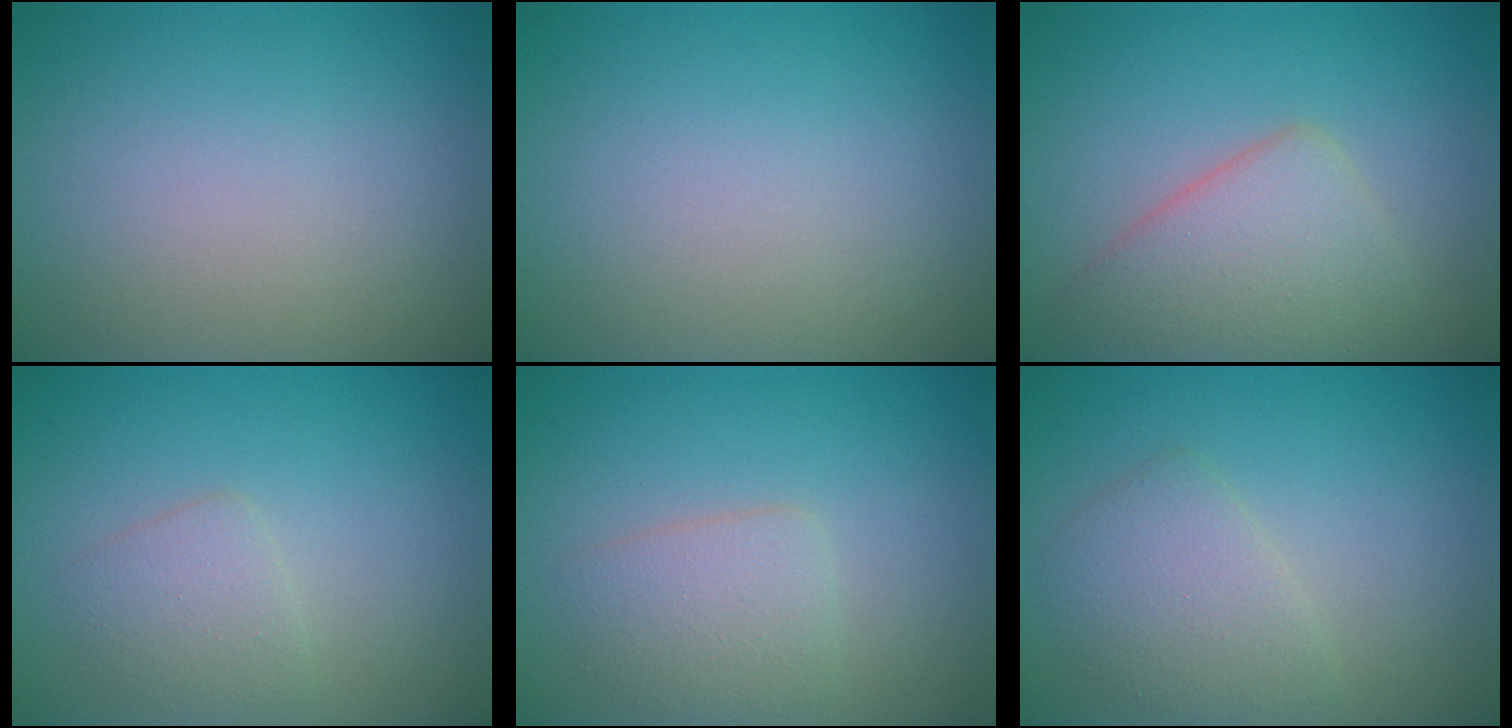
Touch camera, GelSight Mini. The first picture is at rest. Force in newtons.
{"total": 0.0}
{"total": 4.9, "press": 4.9, "slide": 0.2}
{"total": 1.9, "press": 1.9, "slide": 0.0}
{"total": 2.5, "press": 2.5, "slide": 0.0}
{"total": 2.9, "press": 2.9, "slide": 0.2}